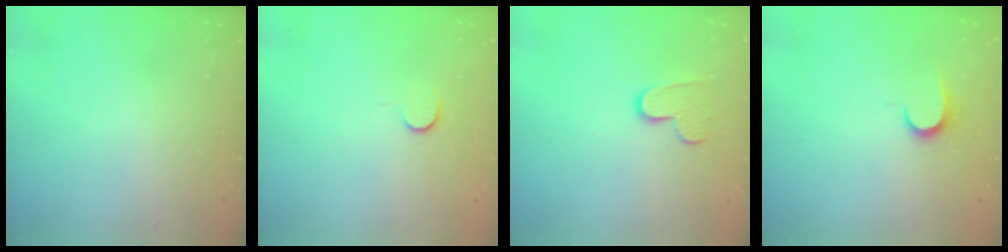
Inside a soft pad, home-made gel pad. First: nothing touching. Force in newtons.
{"total": 6.0, "press": 6.0, "slide": 0.5}
{"total": 8.3, "press": 8.2, "slide": 0.5}
{"total": 5.9, "press": 5.9, "slide": 0.6}